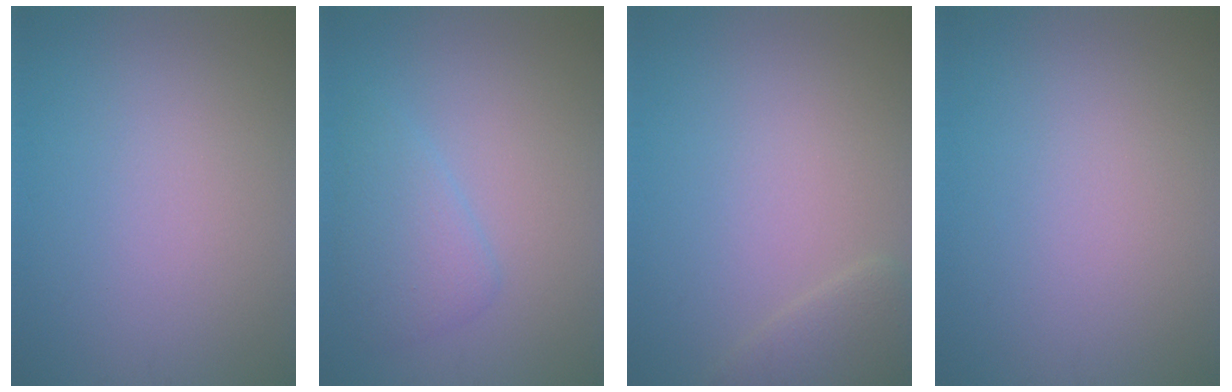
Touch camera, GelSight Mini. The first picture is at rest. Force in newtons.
{"total": 2.8, "press": 2.8, "slide": 0.2}
{"total": 2.2, "press": 2.2, "slide": 0.2}
{"total": 0.0}